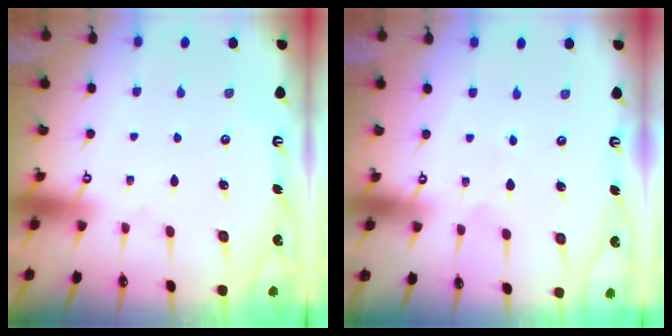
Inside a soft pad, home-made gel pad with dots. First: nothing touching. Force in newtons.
{"total": 2.9, "press": 2.9, "slide": 0.2}